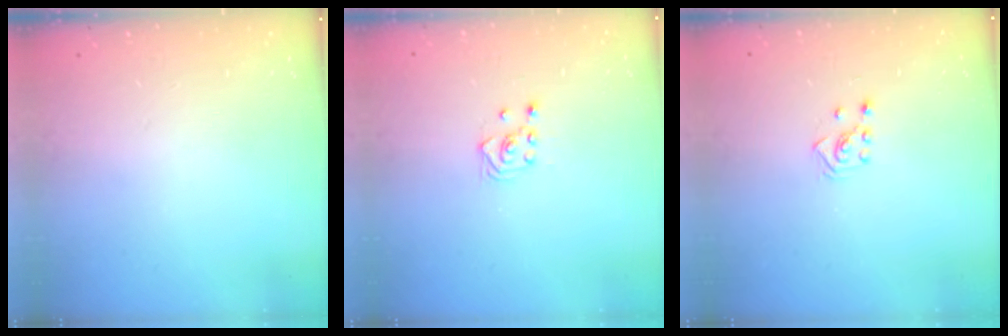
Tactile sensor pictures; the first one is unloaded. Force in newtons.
{"total": 3.0, "press": 2.6, "slide": 1.5}
{"total": 2.3, "press": 2.2, "slide": 0.7}